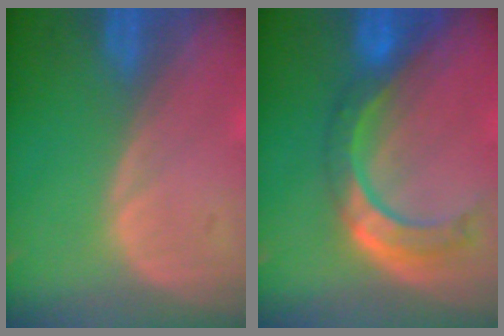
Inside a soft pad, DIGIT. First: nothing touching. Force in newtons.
{"total": 8.5, "press": 7.2, "slide": 4.5}